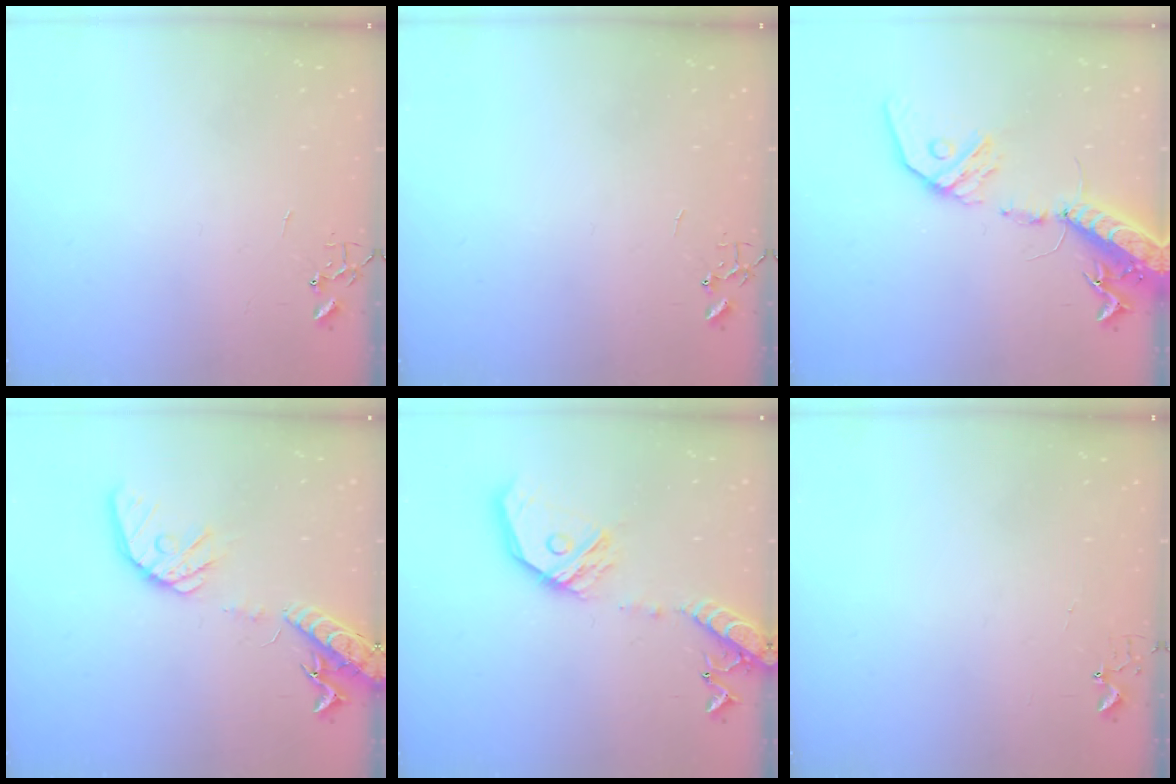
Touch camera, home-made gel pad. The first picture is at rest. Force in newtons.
{"total": 0.0}
{"total": 18.2, "press": 17.7, "slide": 4.0}
{"total": 16.0, "press": 15.8, "slide": 2.5}
{"total": 18.2, "press": 17.9, "slide": 3.1}
{"total": 3.7, "press": 3.7, "slide": 0.2}